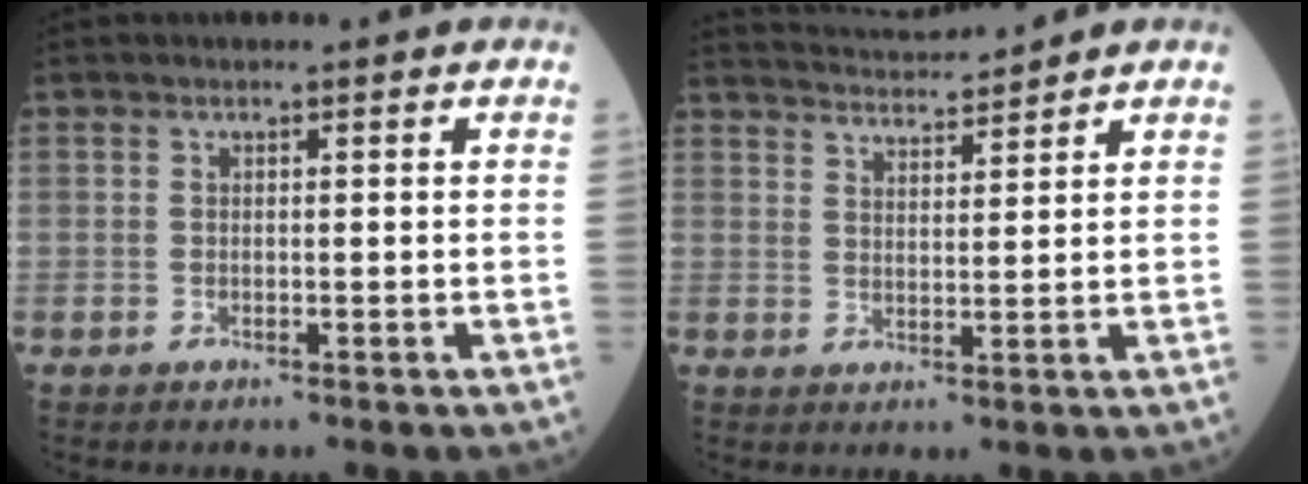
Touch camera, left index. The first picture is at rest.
{"total": 7.4, "force": [7.3, -0.6, 1.0], "torque": [-0.026, 0.018, 0.121]}